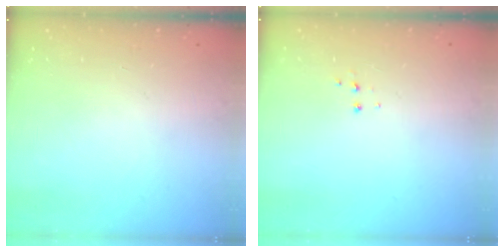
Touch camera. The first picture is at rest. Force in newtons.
{"total": 3.9, "press": 3.9, "slide": 0.5}